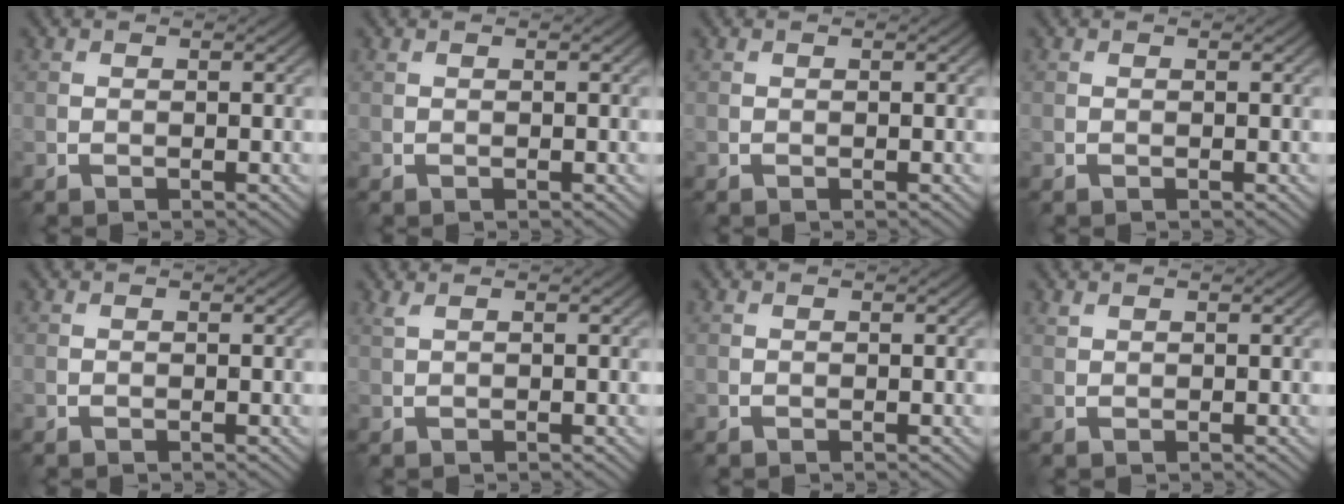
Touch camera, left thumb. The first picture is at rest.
{"total": 0.0}
{"total": 0.0}
{"total": 0.0}
{"total": 0.0}
{"total": 0.9, "force": [0.5, 0.2, 0.7], "torque": [-0.018, 0.007, 0.011]}
{"total": 0.0}
{"total": 0.5, "force": [0.4, 0.2, 0.2], "torque": [-0.008, 0.000, 0.012]}